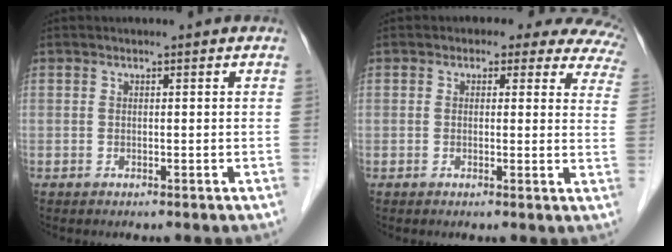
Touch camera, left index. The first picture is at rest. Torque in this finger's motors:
{"motor_torque": [1.05, -1.09, 0.24, 0.00]}